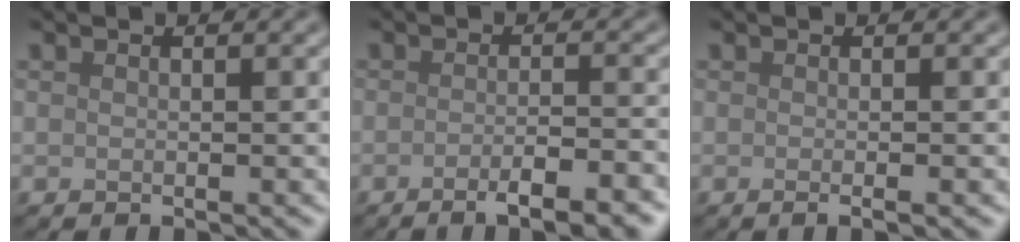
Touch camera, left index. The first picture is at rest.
{"total": 5.5, "force": [-3.0, 1.5, 4.3], "torque": [-0.052, 0.008, -0.040]}
{"total": 1.7, "force": [-0.3, 0.6, 1.6], "torque": [-0.013, -0.005, -0.009]}